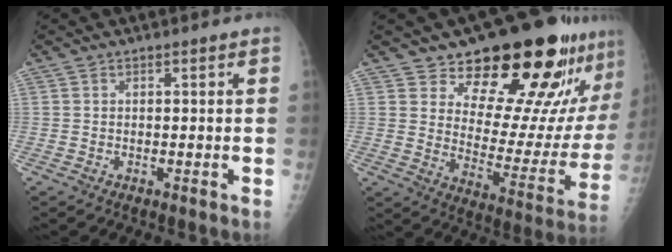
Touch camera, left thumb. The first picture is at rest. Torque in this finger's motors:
{"motor_torque": [0.78, 0.74, 1.17, -1.60, 0.21]}